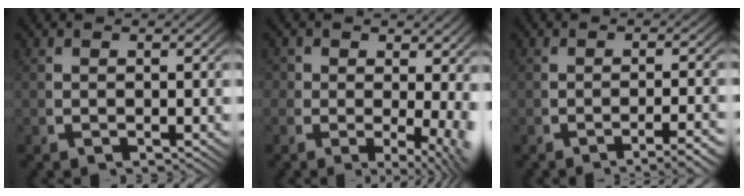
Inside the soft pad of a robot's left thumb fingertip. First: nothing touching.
{"total": 5.2, "force": [-0.2, 3.5, 3.9], "torque": [-0.051, -0.029, 0.000]}
{"total": 3.6, "force": [-2.7, 0.7, 2.4], "torque": [-0.035, -0.003, -0.042]}